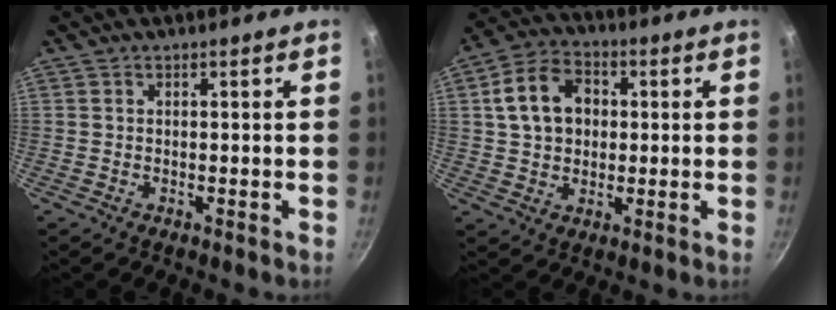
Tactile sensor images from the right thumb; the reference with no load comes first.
{"total": 11.2, "force": [1.9, 8.6, 7.0], "torque": [-0.102, 0.016, 0.024]}